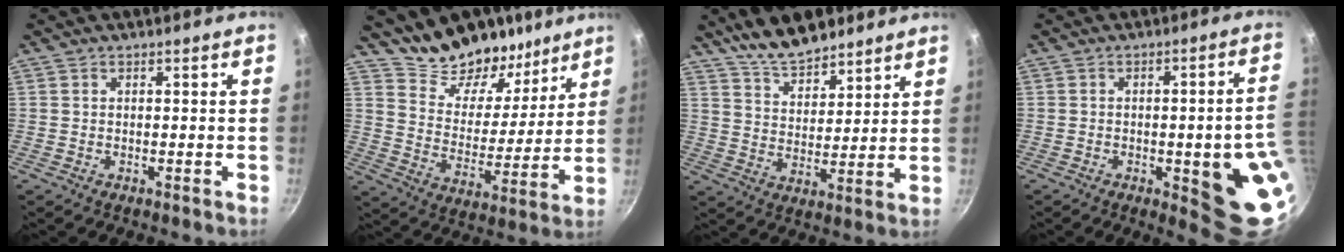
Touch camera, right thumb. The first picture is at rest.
{"total": 16.9, "force": [13.4, 8.1, 6.3], "torque": [-0.051, -0.104, 0.220]}
{"total": 12.0, "force": [9.9, 4.6, 5.0], "torque": [-0.055, -0.052, 0.171]}
{"total": 15.8, "force": [-3.4, 4.2, 14.8], "torque": [-0.134, 0.017, -0.041]}